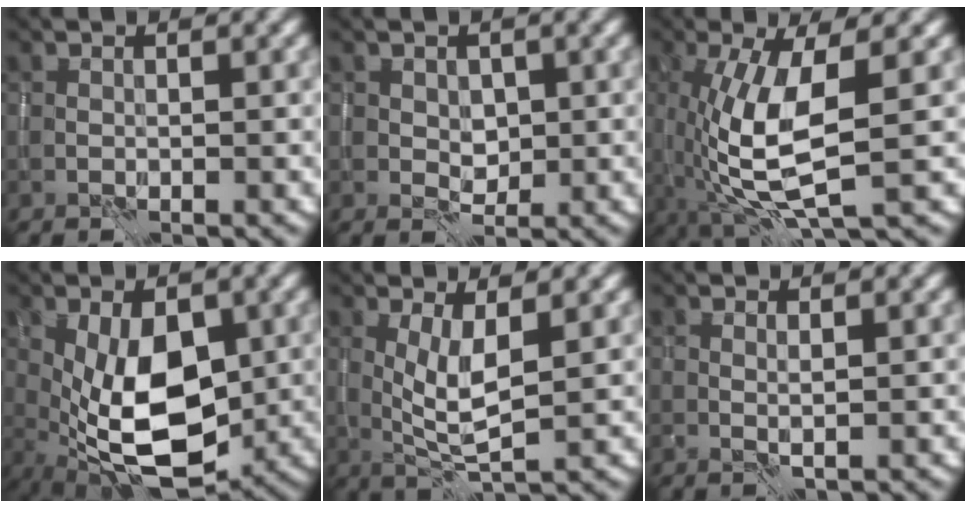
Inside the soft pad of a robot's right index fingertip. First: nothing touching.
{"total": 1.5, "force": [0.3, 1.2, 0.8], "torque": [-0.013, -0.004, 0.008]}
{"total": 7.7, "force": [-0.6, 2.4, 7.2], "torque": [-0.166, -0.004, -0.012]}
{"total": 8.9, "force": [-0.6, 4.5, 7.7], "torque": [-0.146, -0.010, -0.010]}
{"total": 3.9, "force": [0.7, 0.9, 3.7], "torque": [-0.075, -0.009, 0.017]}
{"total": 0.8, "force": [0.4, -0.2, 0.6], "torque": [-0.012, -0.002, 0.006]}